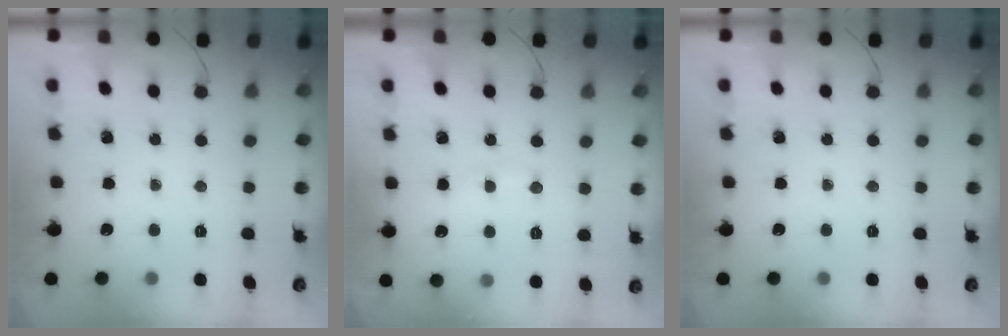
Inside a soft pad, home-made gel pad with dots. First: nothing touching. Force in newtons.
{"total": 7.4, "press": 7.2, "slide": 1.4}
{"total": 0.0}